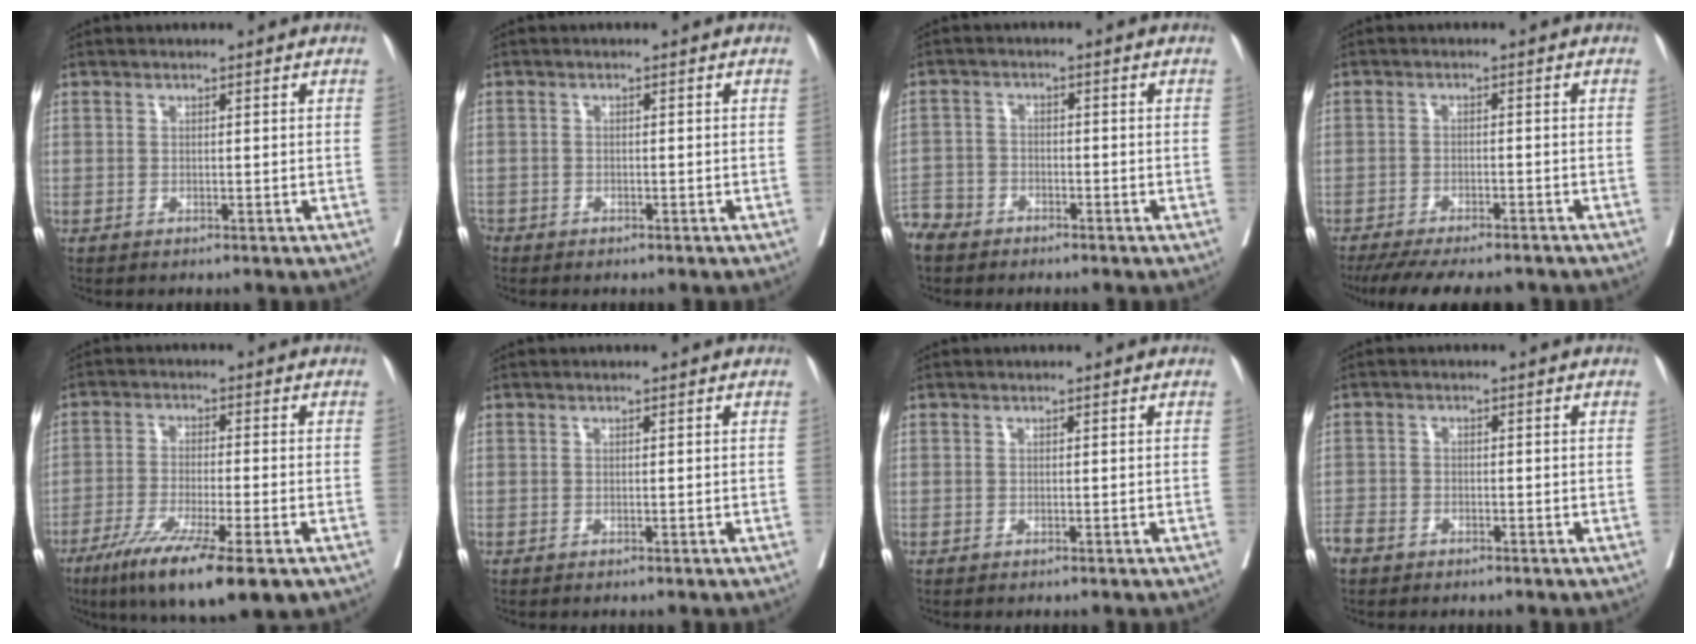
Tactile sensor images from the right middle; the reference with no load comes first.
{"total": 2.1, "force": [-1.4, 1.5, 0.1], "torque": [-0.008, 0.005, -0.030]}
{"total": 5.2, "force": [-4.4, 2.7, 0.7], "torque": [-0.017, -0.003, -0.089]}
{"total": 13.3, "force": [-11.5, 3.0, 6.0], "torque": [-0.105, -0.014, -0.157]}
{"total": 13.4, "force": [-8.0, 1.3, 10.6], "torque": [-0.168, -0.035, -0.131]}
{"total": 0.0}
{"total": 0.0}
{"total": 3.2, "force": [-2.4, 1.8, 1.0], "torque": [-0.024, 0.001, -0.045]}